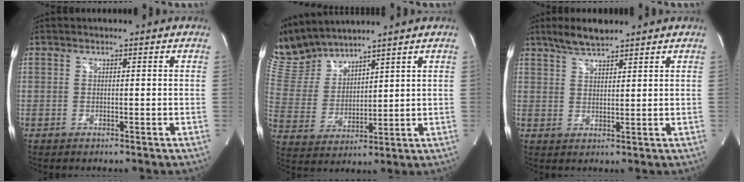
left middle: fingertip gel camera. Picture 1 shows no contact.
{"total": 9.9, "force": [9.7, 1.3, 1.8], "torque": [-0.066, 0.017, 0.216]}
{"total": 5.1, "force": [4.3, 1.0, 2.6], "torque": [-0.059, 0.009, 0.082]}